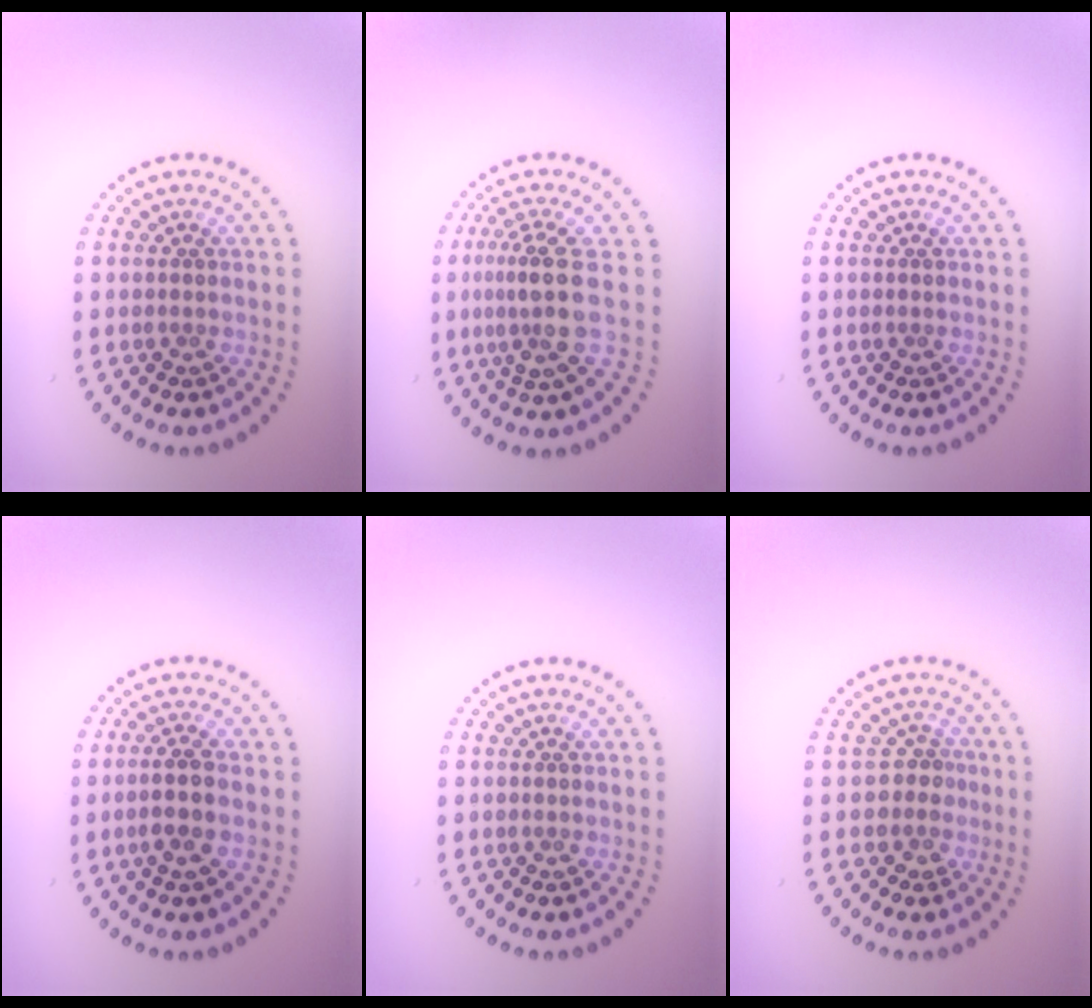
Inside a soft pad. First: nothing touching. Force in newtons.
{"total": 3.8, "press": 2.8, "slide": 2.5}
{"total": 0.0}
{"total": 2.6, "press": 2.3, "slide": 1.1}
{"total": 0.0}
{"total": 2.3, "press": 1.6, "slide": 1.6}